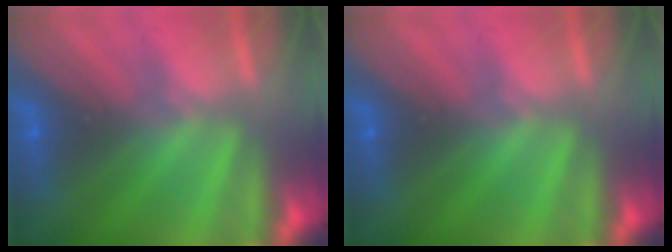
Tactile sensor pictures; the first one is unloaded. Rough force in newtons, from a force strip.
{"total": 0.0}